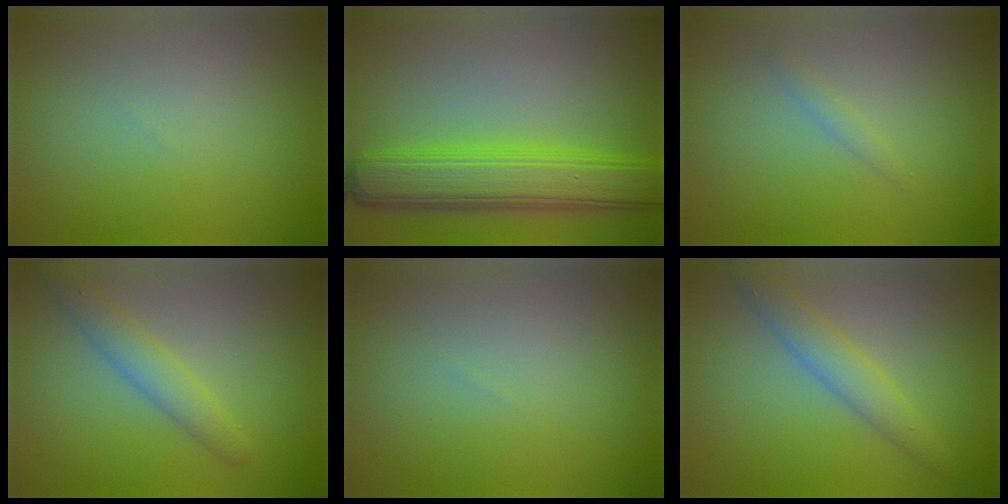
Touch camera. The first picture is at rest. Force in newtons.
{"total": 7.5, "press": 7.5, "slide": 0.1}
{"total": 0.8, "press": 0.8, "slide": 0.1}
{"total": 2.8, "press": 2.8, "slide": 0.0}
{"total": 0.0}
{"total": 2.9, "press": 2.9, "slide": 0.1}